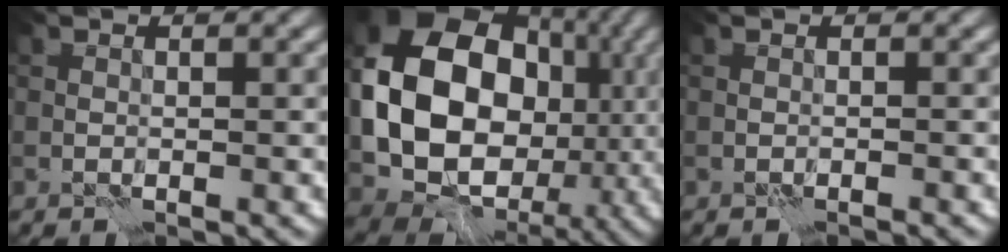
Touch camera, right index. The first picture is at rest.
{"total": 15.6, "force": [-0.4, 12.5, 9.4], "torque": [-0.169, -0.010, -0.012]}
{"total": 0.8, "force": [-0.7, -0.2, -0.4], "torque": [0.012, -0.005, -0.014]}